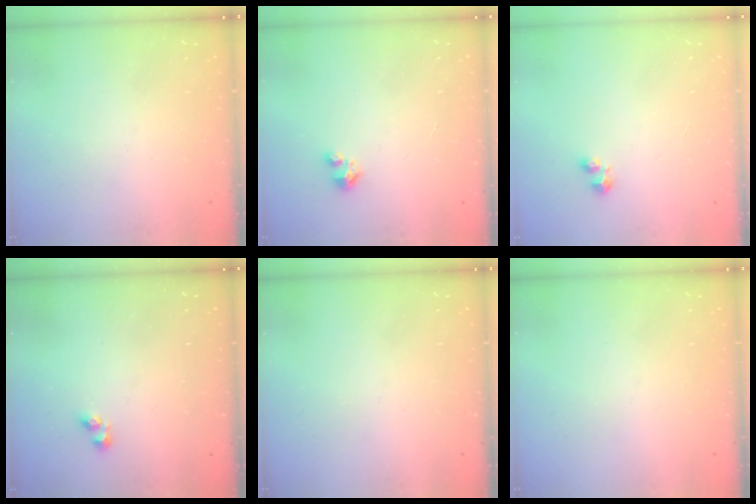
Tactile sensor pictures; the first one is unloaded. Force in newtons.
{"total": 1.6, "press": 1.6, "slide": 0.1}
{"total": 3.1, "press": 3.1, "slide": 0.5}
{"total": 1.9, "press": 1.9, "slide": 0.3}
{"total": 0.0}
{"total": 0.0}